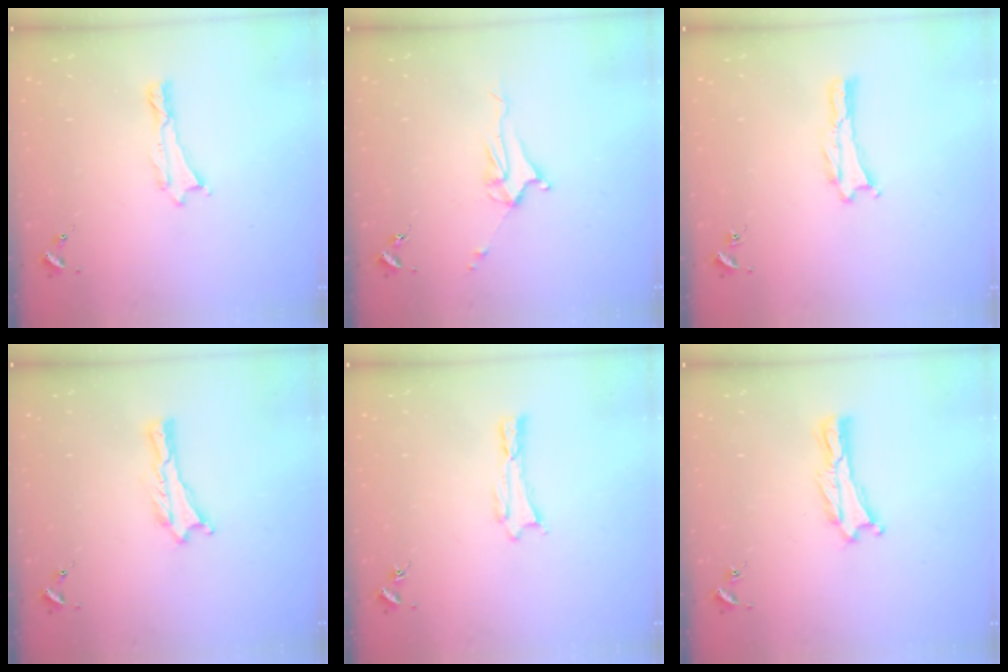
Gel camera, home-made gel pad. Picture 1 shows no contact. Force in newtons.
{"total": 3.7, "press": 3.7, "slide": 0.5}
{"total": 0.0}
{"total": 0.0}
{"total": 0.0}
{"total": 0.0}